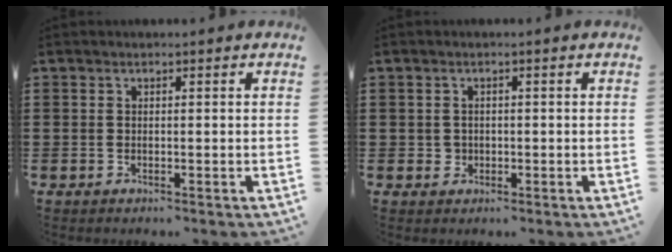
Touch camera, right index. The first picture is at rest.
{"total": 1.4, "force": [-0.3, 1.4, 0.2], "torque": [-0.008, 0.004, -0.008]}